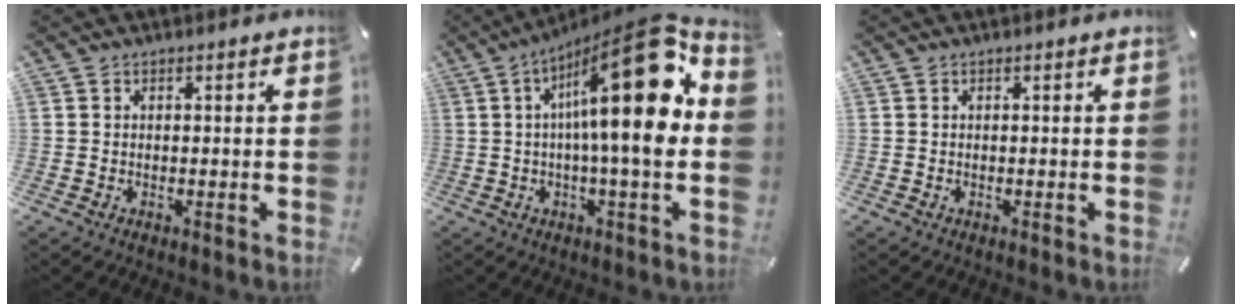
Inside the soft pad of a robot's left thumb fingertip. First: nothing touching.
{"total": 23.6, "force": [5.5, 5.3, 22.4], "torque": [-0.342, -0.058, 0.070]}
{"total": 0.0}